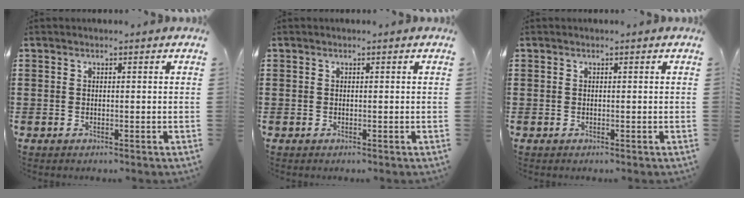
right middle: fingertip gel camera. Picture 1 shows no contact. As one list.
[{"total": 0.0}, {"total": 0.0}]